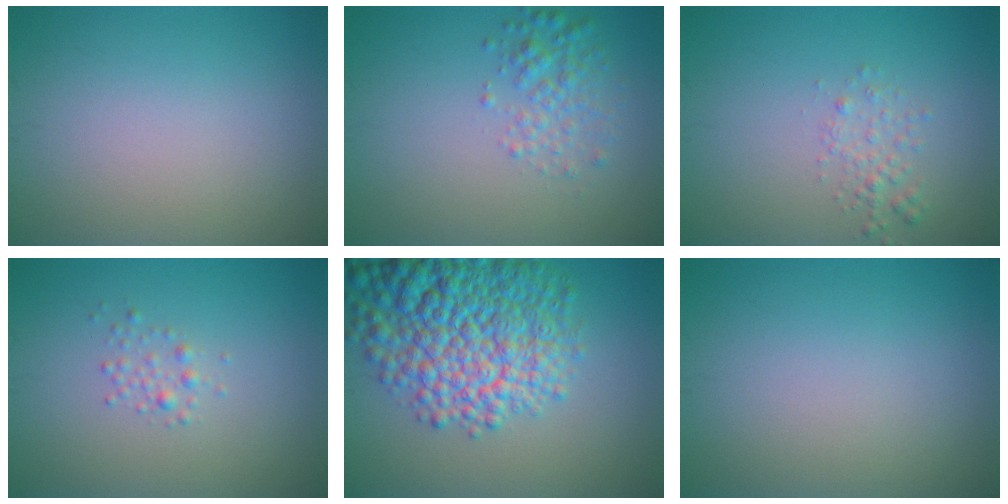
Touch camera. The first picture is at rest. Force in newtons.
{"total": 2.4, "press": 2.4, "slide": 0.1}
{"total": 1.6, "press": 1.6, "slide": 0.1}
{"total": 1.2, "press": 1.2, "slide": 0.0}
{"total": 11.4, "press": 11.4, "slide": 0.5}
{"total": 0.0}